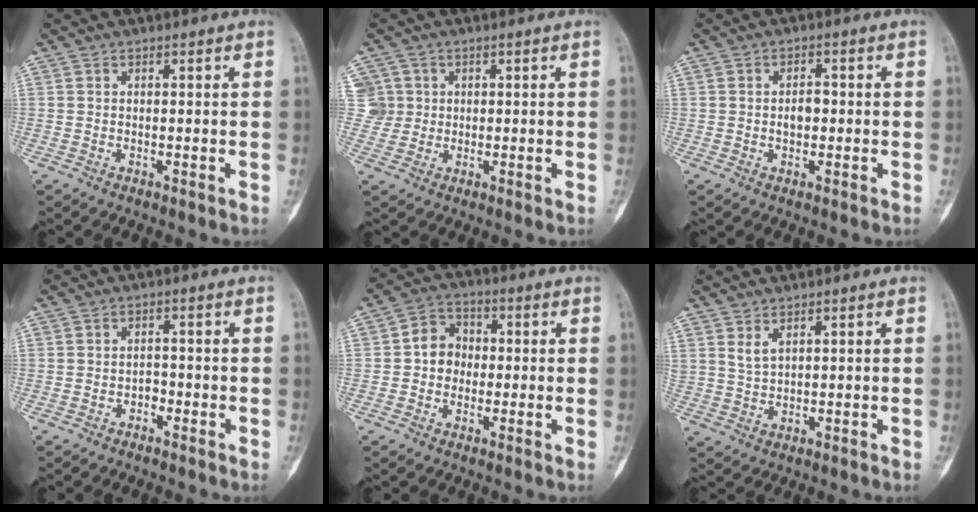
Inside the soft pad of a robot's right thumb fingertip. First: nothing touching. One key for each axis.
{"total": 4.7, "fx": 1.3, "fy": 4.6, "fz": 0.0, "tx": 0.028, "ty": 0.007, "tz": 0.023}
{"total": 2.7, "fx": -0.3, "fy": 1.7, "fz": 2.1, "tx": -0.024, "ty": 0.006, "tz": -0.007}
{"total": 1.6, "fx": -1.0, "fy": 1.1, "fz": 0.6, "tx": 0.001, "ty": 0.010, "tz": -0.021}
{"total": 6.4, "fx": -0.3, "fy": 5.6, "fz": 3.0, "tx": -0.019, "ty": 0.019, "tz": -0.020}
{"total": 2.5, "fx": 1.6, "fy": 1.0, "fz": 1.7, "tx": -0.035, "ty": -0.011, "tz": 0.040}